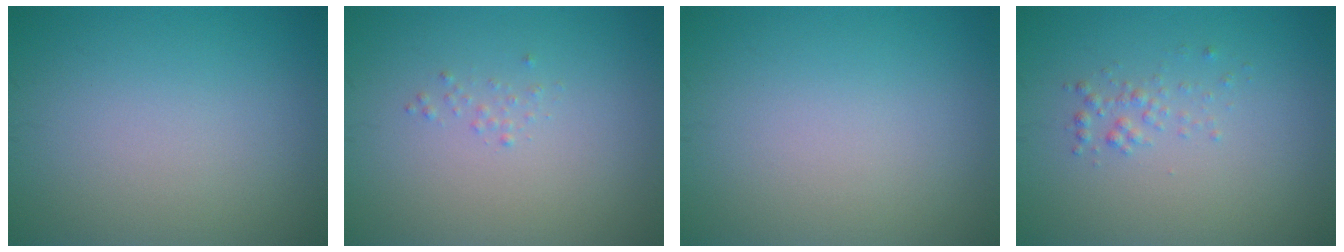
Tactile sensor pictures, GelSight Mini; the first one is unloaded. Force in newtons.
{"total": 0.5, "press": 0.5, "slide": 0.0}
{"total": 0.0}
{"total": 1.1, "press": 1.1, "slide": 0.1}